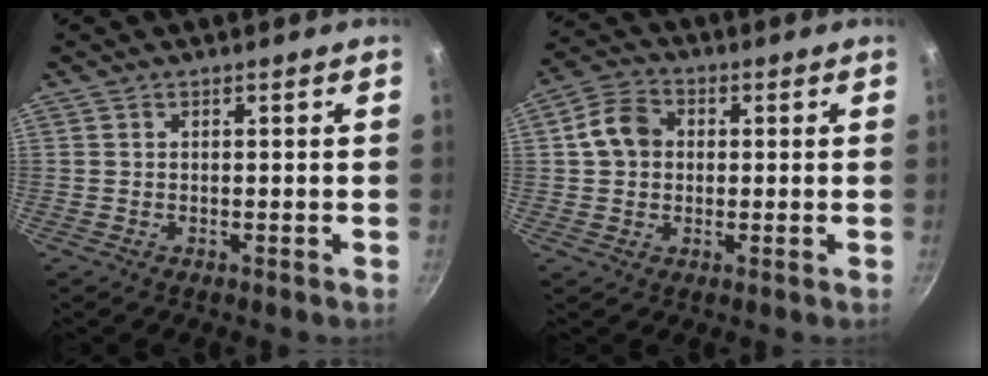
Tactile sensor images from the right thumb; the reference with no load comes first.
{"total": 7.3, "force": [0.8, 6.0, 4.2], "torque": [-0.058, 0.017, 0.002]}